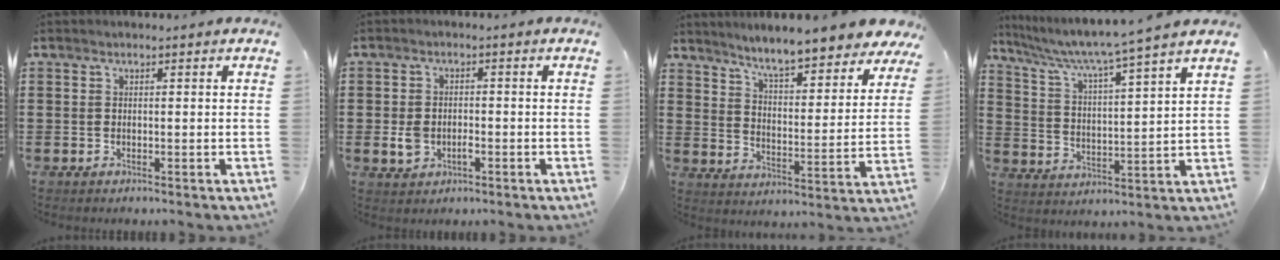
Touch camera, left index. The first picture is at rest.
{"total": 2.8, "force": [-0.7, 1.8, 2.0], "torque": [-0.039, 0.001, -0.013]}
{"total": 7.3, "force": [6.8, -0.3, 2.6], "torque": [-0.071, -0.051, 0.112]}
{"total": 4.8, "force": [4.2, -1.0, 2.3], "torque": [-0.066, -0.037, 0.059]}